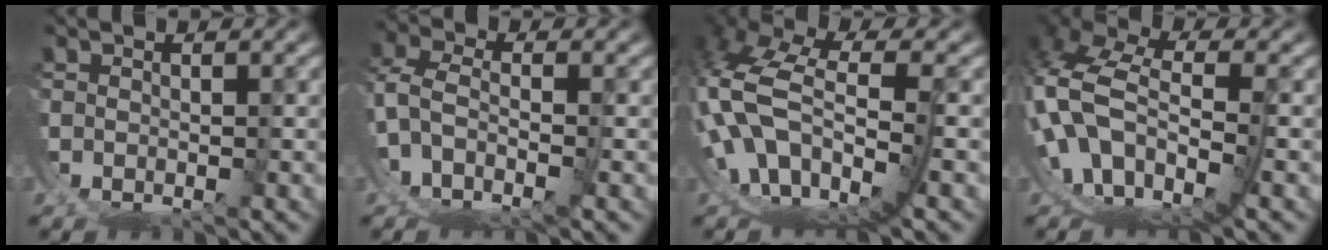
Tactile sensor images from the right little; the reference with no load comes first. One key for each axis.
{"total": 5.6, "fx": -2.5, "fy": 3.3, "fz": 3.8, "tx": -0.095, "ty": -0.032, "tz": -0.031}
{"total": 10.2, "fx": -1.4, "fy": 6.9, "fz": 7.4, "tx": -0.184, "ty": -0.046, "tz": -0.006}
{"total": 11.3, "fx": -2.0, "fy": 8.8, "fz": 6.8, "tx": -0.179, "ty": -0.056, "tz": -0.020}